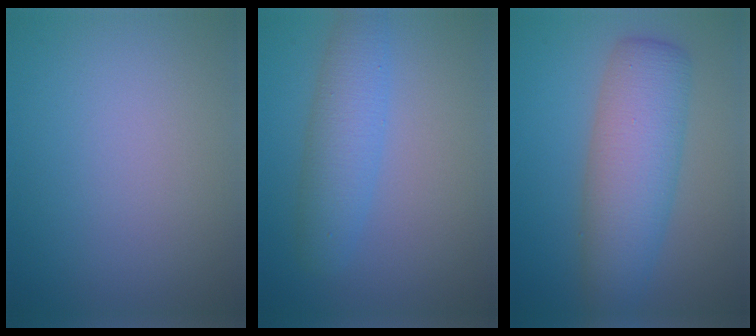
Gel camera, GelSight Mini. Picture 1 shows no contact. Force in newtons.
{"total": 3.7, "press": 3.7, "slide": 0.2}
{"total": 6.8, "press": 6.8, "slide": 0.3}